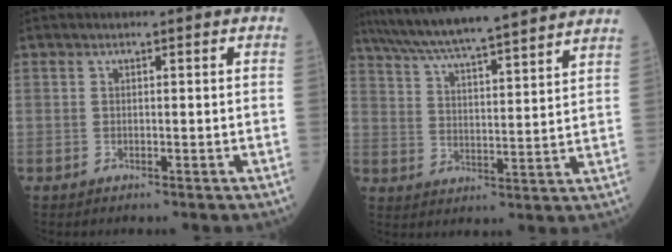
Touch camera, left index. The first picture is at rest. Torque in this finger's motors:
{"motor_torque": [0.43, -0.99, 0.92, 0.21]}